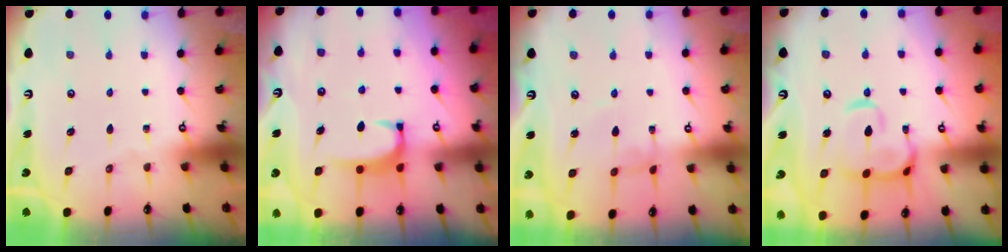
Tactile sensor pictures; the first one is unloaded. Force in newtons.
{"total": 1.8, "press": 1.7, "slide": 0.6}
{"total": 0.7, "press": 0.7, "slide": 0.1}
{"total": 8.9, "press": 8.8, "slide": 1.7}